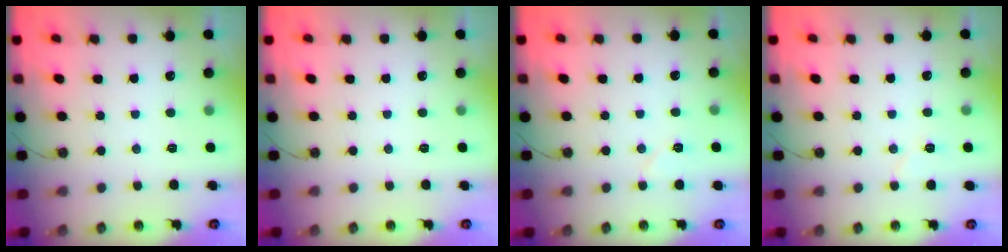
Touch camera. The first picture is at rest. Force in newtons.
{"total": 0.0}
{"total": 5.2, "press": 5.1, "slide": 0.9}
{"total": 5.0, "press": 4.6, "slide": 1.8}